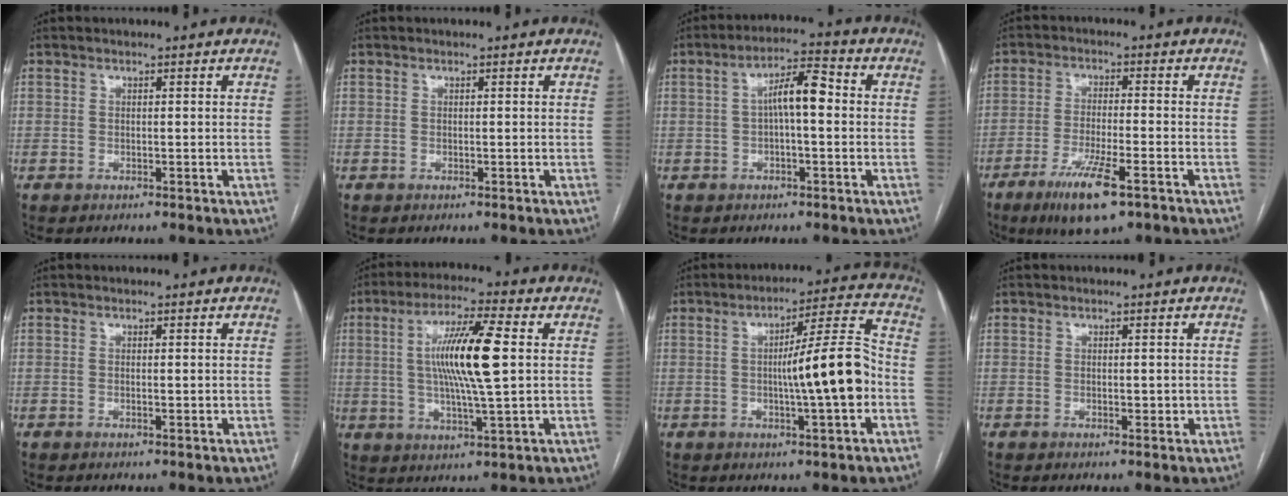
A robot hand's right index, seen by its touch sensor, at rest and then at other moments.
{"total": 0.0}
{"total": 6.8, "force": [0.6, 1.7, 6.5], "torque": [-0.116, 0.026, 0.008]}
{"total": 9.3, "force": [-5.4, 1.5, 7.5], "torque": [-0.141, -0.020, -0.089]}
{"total": 0.5, "force": [0.0, 0.2, 0.5], "torque": [-0.008, -0.002, 0.001]}
{"total": 12.5, "force": [1.7, 0.9, 12.4], "torque": [-0.229, 0.004, 0.029]}
{"total": 11.7, "force": [-1.6, 0.3, 11.6], "torque": [-0.175, 0.014, -0.028]}
{"total": 1.3, "force": [0.0, 0.7, 1.1], "torque": [-0.014, -0.002, 0.001]}